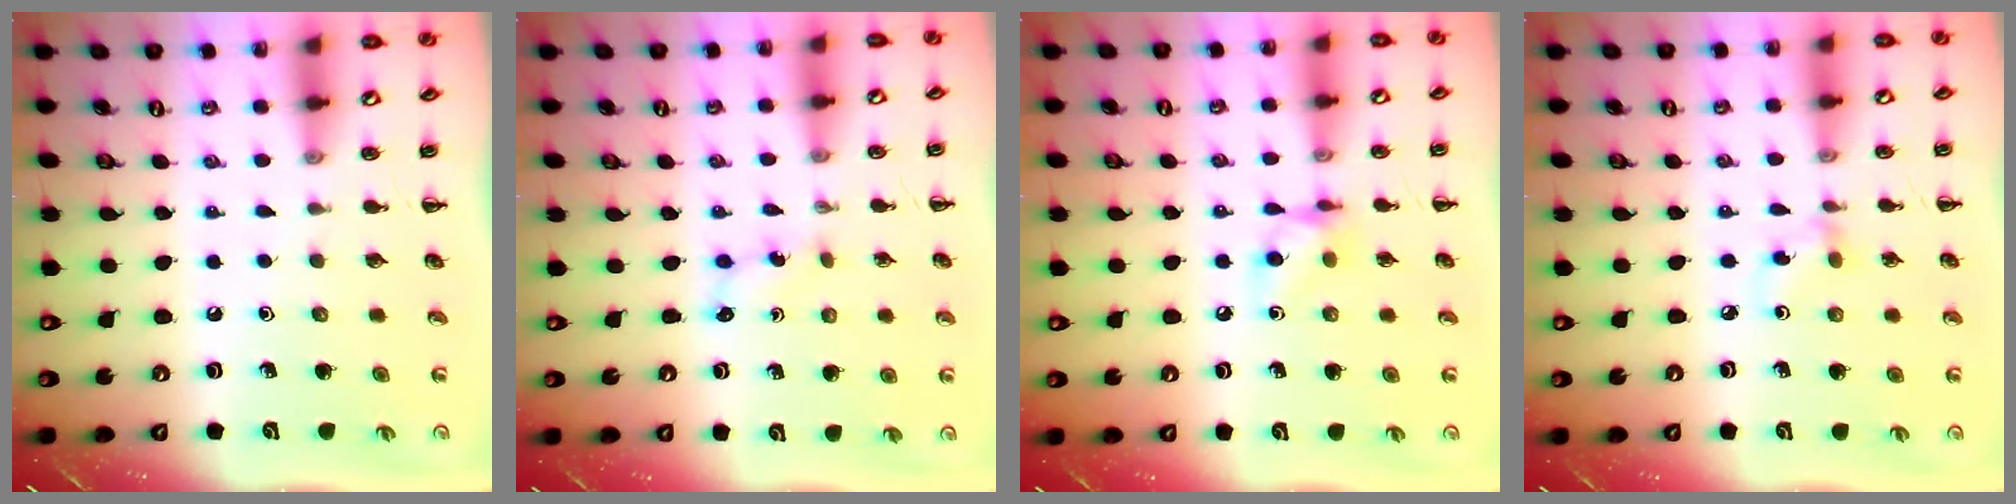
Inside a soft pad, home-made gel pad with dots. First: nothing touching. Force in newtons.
{"total": 2.8, "press": 2.6, "slide": 1.0}
{"total": 7.1, "press": 7.1, "slide": 0.2}
{"total": 2.8, "press": 2.6, "slide": 1.1}